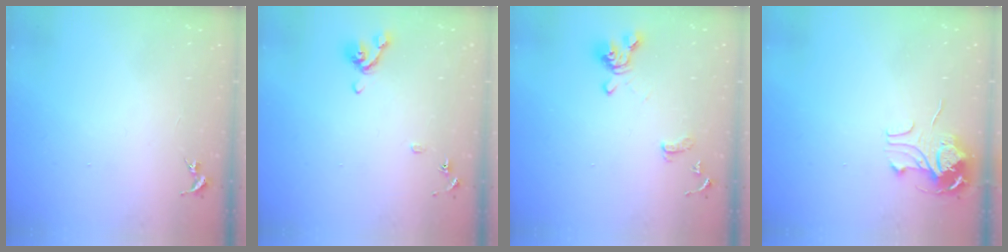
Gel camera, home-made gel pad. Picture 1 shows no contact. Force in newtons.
{"total": 8.5, "press": 8.4, "slide": 1.4}
{"total": 12.9, "press": 12.8, "slide": 1.1}
{"total": 9.2, "press": 9.2, "slide": 0.7}